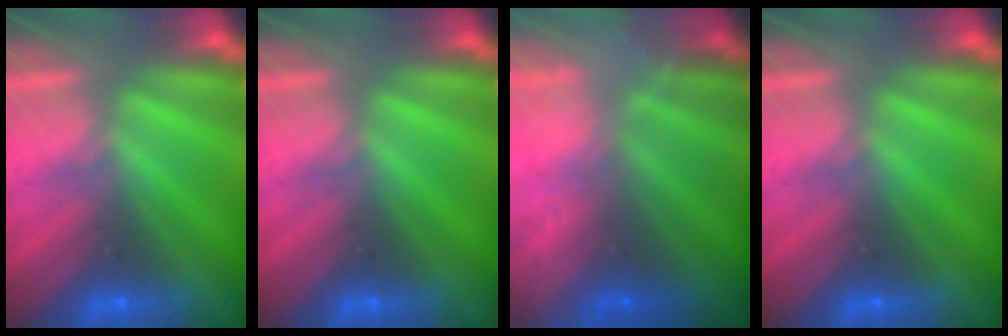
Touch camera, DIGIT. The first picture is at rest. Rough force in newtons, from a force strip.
{"total": 0.0}
{"total": 5.8}
{"total": 0.0}